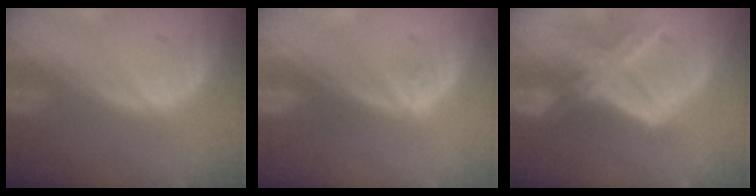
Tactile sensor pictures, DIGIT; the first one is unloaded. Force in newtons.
{"total": 0.9, "press": 0.6, "slide": 0.6}
{"total": 8.2, "press": 7.1, "slide": 4.1}